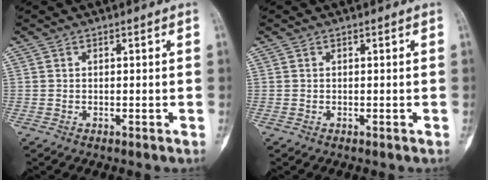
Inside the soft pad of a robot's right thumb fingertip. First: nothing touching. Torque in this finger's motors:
{"motor_torque": [-0.12, 0.41, -0.07, 0.04, 0.03]}